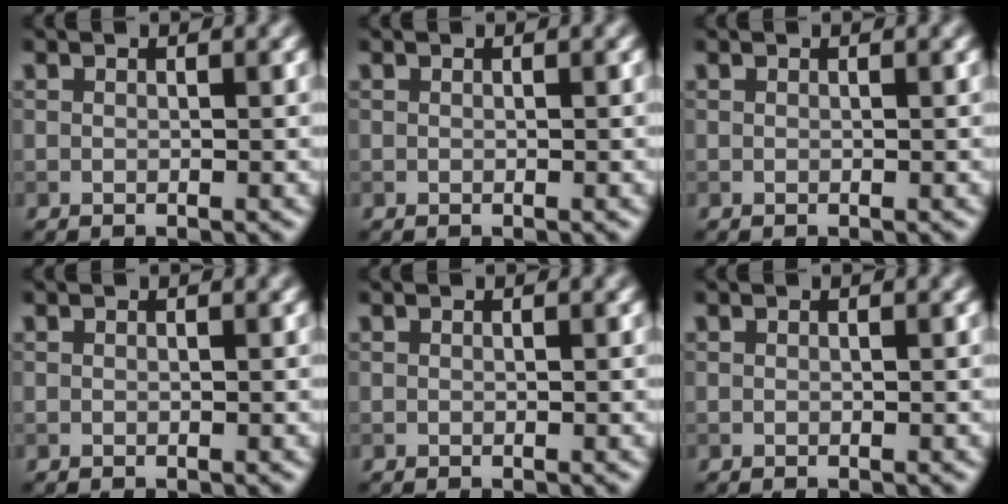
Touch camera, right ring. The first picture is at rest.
{"total": 0.0}
{"total": 0.0}
{"total": 0.0}
{"total": 0.0}
{"total": 0.0}